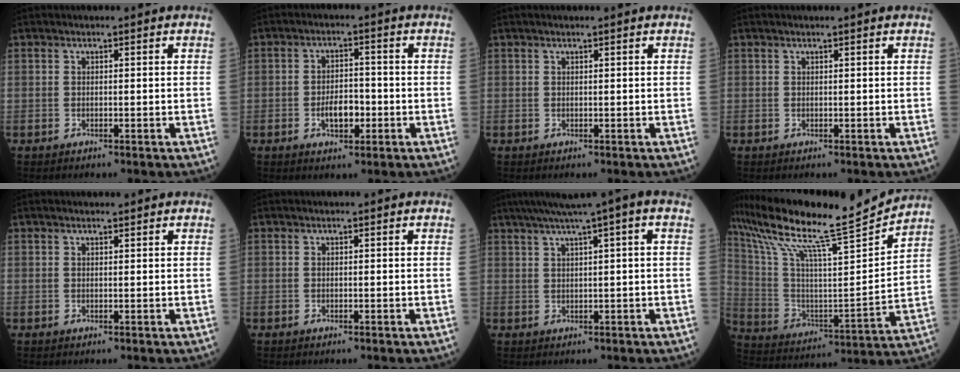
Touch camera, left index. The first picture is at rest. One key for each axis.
{"total": 4.5, "fx": -1.5, "fy": 2.3, "fz": 3.6, "tx": -0.065, "ty": 0.005, "tz": -0.024}
{"total": 0.9, "fx": 0.7, "fy": -0.1, "fz": 0.6, "tx": -0.011, "ty": 0.007, "tz": 0.013}
{"total": 0.7, "fx": 0.6, "fy": -0.1, "fz": 0.5, "tx": -0.010, "ty": 0.004, "tz": 0.012}
{"total": 1.0, "fx": 0.9, "fy": 0.1, "fz": 0.5, "tx": -0.010, "ty": 0.008, "tz": 0.015}
{"total": 0.0}
{"total": 7.4, "fx": 4.4, "fy": -0.6, "fz": 5.8, "tx": -0.089, "ty": 0.034, "tz": 0.069}
{"total": 22.0, "fx": 19.4, "fy": -0.9, "fz": 10.4, "tx": -0.206, "ty": -0.030, "tz": 0.322}